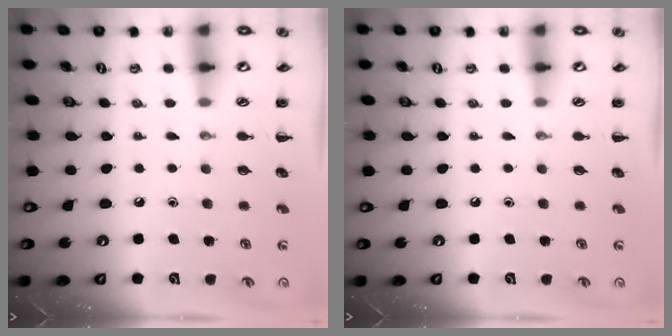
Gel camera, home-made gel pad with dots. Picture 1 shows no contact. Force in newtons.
{"total": 0.0}